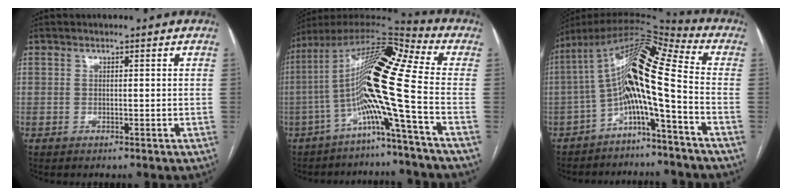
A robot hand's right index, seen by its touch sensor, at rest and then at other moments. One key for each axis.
{"total": 16.0, "fx": -4.0, "fy": -1.6, "fz": 15.4, "tx": -0.287, "ty": 0.022, "tz": -0.091}
{"total": 13.8, "fx": -3.8, "fy": 0.7, "fz": 13.3, "tx": -0.231, "ty": 0.041, "tz": -0.070}